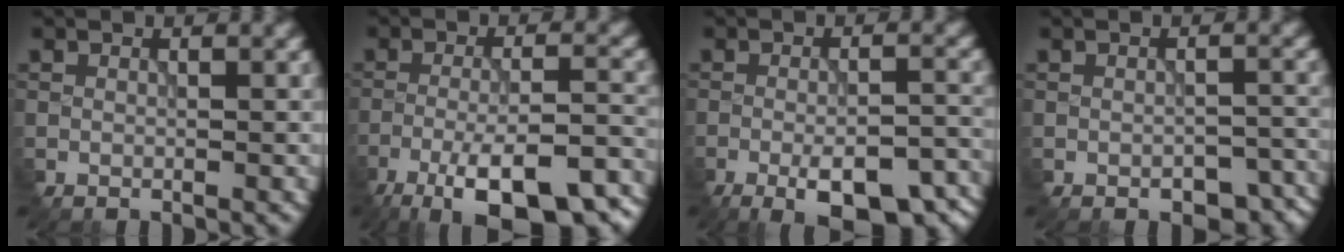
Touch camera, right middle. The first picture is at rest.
{"total": 11.9, "force": [-8.1, 3.4, 8.0], "torque": [-0.138, -0.015, -0.123]}
{"total": 8.8, "force": [-5.1, 3.1, 6.5], "torque": [-0.100, -0.007, -0.065]}
{"total": 5.3, "force": [-3.7, 2.6, 2.7], "torque": [-0.037, -0.007, -0.032]}